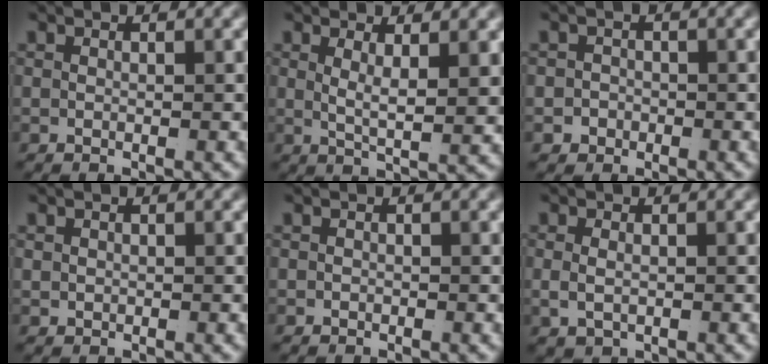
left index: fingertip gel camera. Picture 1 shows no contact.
{"total": 2.9, "force": [1.0, 0.0, 2.7], "torque": [-0.048, -0.016, 0.025]}
{"total": 2.3, "force": [-1.2, 2.0, 0.2], "torque": [-0.009, -0.016, -0.018]}
{"total": 0.5, "force": [0.2, 0.4, 0.3], "torque": [-0.015, -0.008, 0.013]}
{"total": 0.0}
{"total": 1.4, "force": [-0.2, 0.8, 1.1], "torque": [-0.033, -0.015, 0.012]}